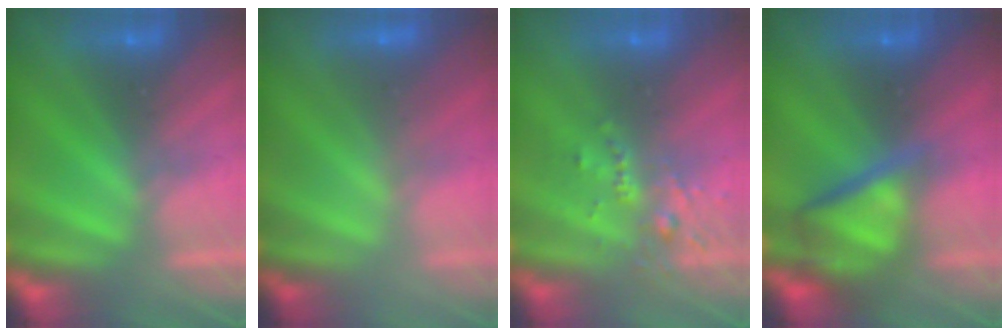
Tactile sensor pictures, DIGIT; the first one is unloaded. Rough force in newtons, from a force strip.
{"total": 2.3}
{"total": 2.6}
{"total": 6.5}